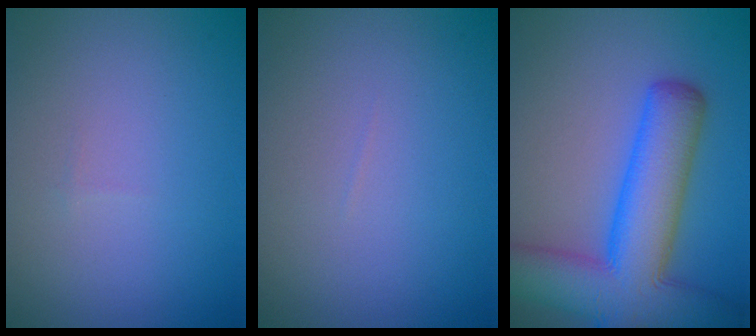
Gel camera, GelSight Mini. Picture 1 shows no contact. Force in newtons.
{"total": 0.0}
{"total": 11.0, "press": 11.0, "slide": 0.4}